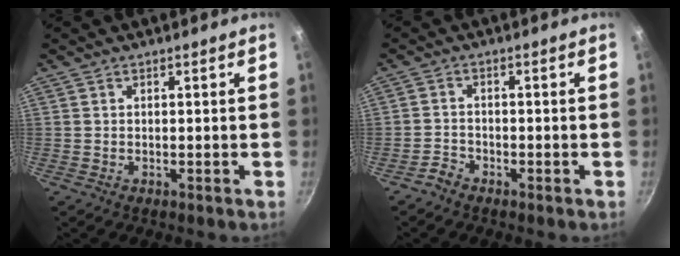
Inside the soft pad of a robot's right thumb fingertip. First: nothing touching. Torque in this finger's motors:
{"motor_torque": [0.23, -0.45, -0.01, -0.30, -0.01]}